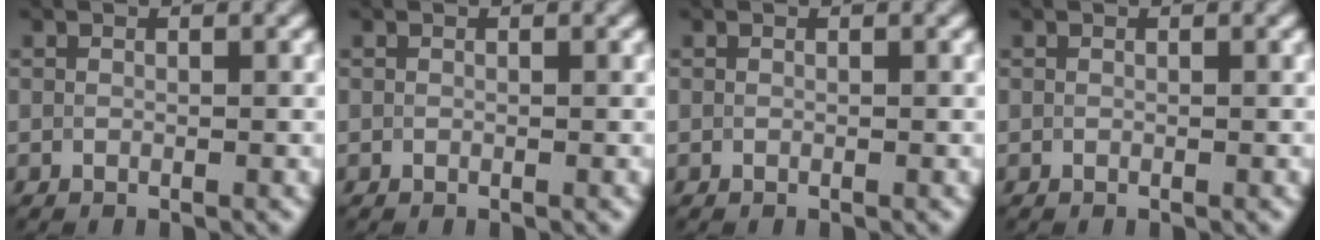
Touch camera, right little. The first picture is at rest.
{"total": 0.0}
{"total": 0.0}
{"total": 0.0}